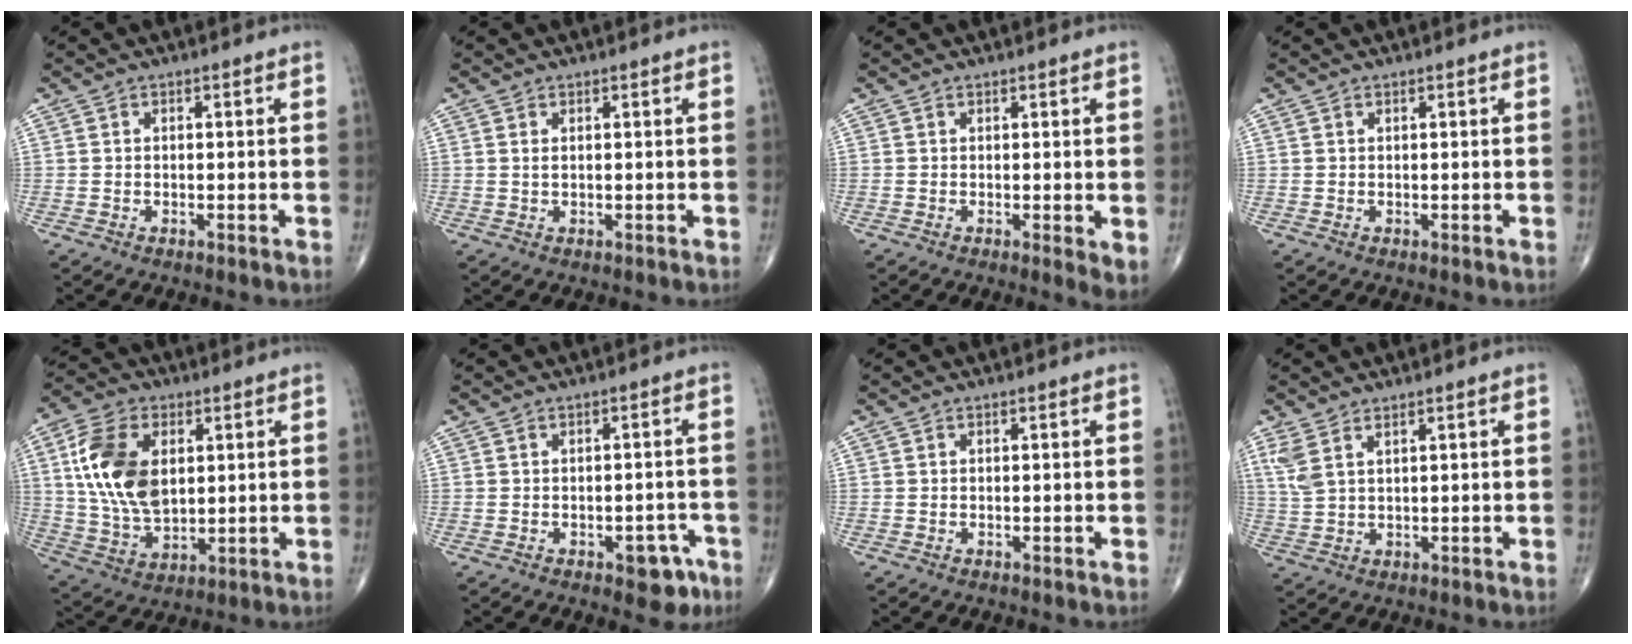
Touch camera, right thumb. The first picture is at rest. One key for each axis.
{"total": 0.8, "fx": 0.4, "fy": 0.4, "fz": 0.7, "tx": -0.015, "ty": 0.002, "tz": 0.010}
{"total": 3.0, "fx": 0.3, "fy": 0.9, "fz": 2.9, "tx": -0.041, "ty": -0.011, "tz": 0.004}
{"total": 0.0}
{"total": 15.8, "fx": 3.6, "fy": 9.6, "fz": 12.0, "tx": -0.224, "ty": -0.009, "tz": 0.073}
{"total": 4.9, "fx": -2.6, "fy": 2.7, "fz": 3.2, "tx": -0.015, "ty": 0.016, "tz": -0.028}
{"total": 0.0}
{"total": 4.3, "fx": 2.5, "fy": 1.4, "fz": 3.2, "tx": -0.083, "ty": -0.004, "tz": 0.063}